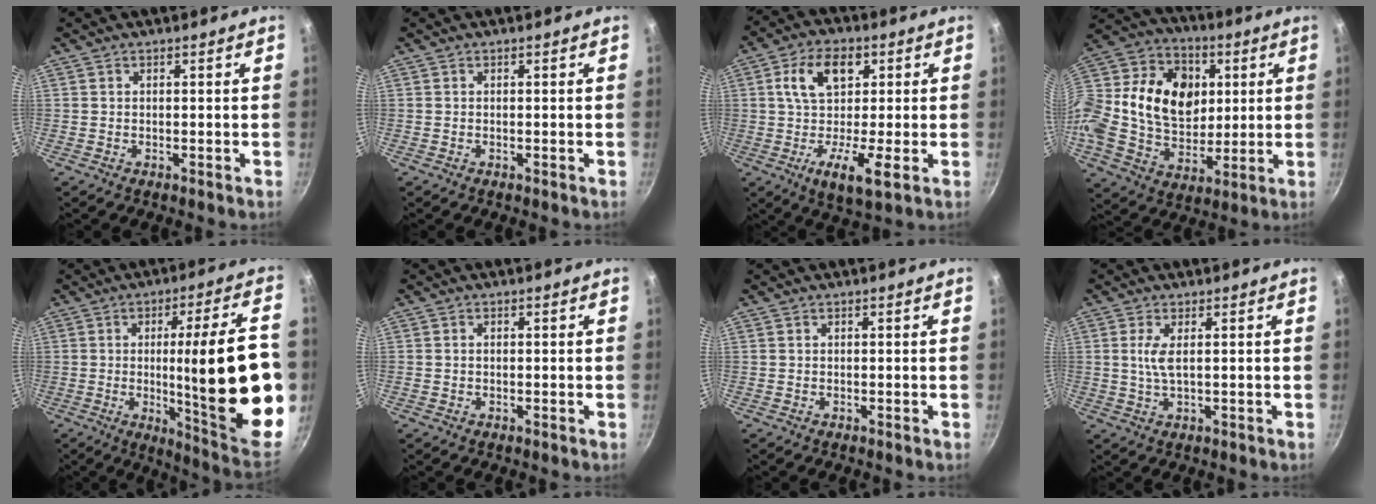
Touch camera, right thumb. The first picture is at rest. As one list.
[{"total": 0.0}, {"total": 13.1, "force": [0.5, 6.7, 11.2], "torque": [-0.173, 0.008, -0.003]}, {"total": 26.6, "force": [4.2, 19.7, 17.3], "torque": [-0.322, 0.028, 0.071]}, {"total": 27.0, "force": [-2.3, 4.7, 26.5], "torque": [-0.363, -0.012, -0.021]}, {"total": 0.7, "force": [0.1, 0.6, 0.4], "torque": [-0.006, 0.004, 0.000]}, {"total": 0.0}, {"total": 3.6, "force": [0.8, 1.1, 3.3], "torque": [-0.076, -0.004, 0.016]}]